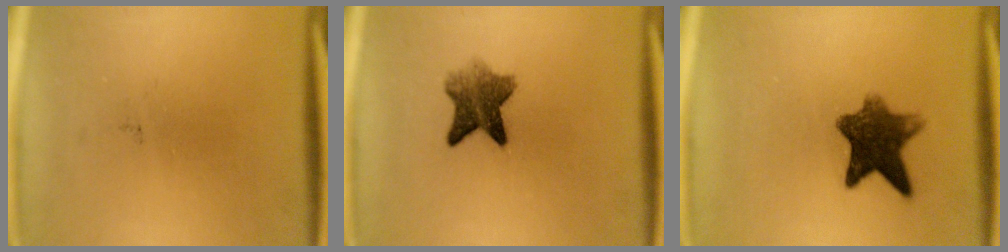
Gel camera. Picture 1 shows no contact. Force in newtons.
{"total": 6.4}
{"total": 8.7}